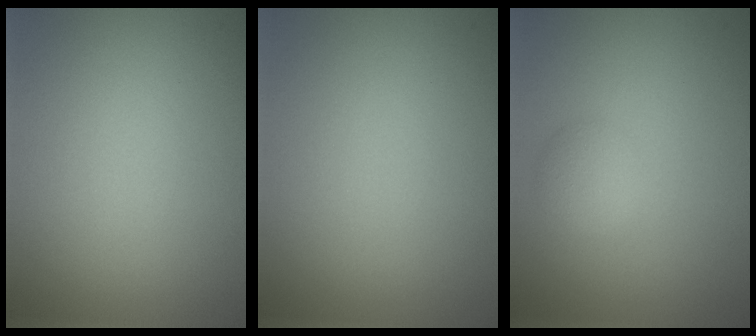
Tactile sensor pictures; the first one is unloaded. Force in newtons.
{"total": 0.0}
{"total": 1.7, "press": 1.7, "slide": 0.1}